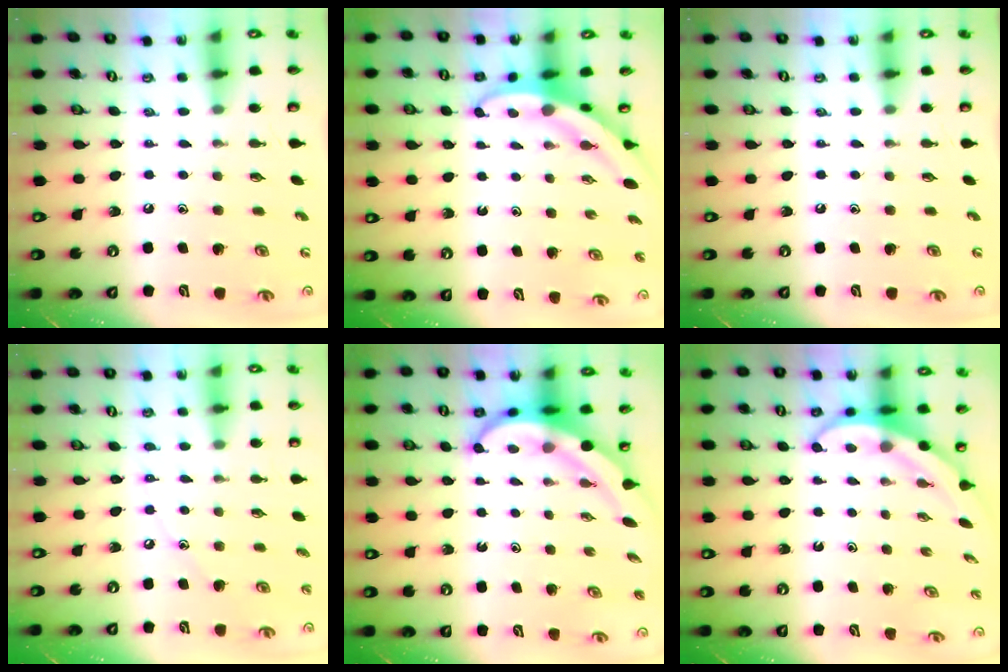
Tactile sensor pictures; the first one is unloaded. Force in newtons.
{"total": 3.9, "press": 3.8, "slide": 0.6}
{"total": 0.0}
{"total": 4.7, "press": 4.7, "slide": 0.6}
{"total": 8.1, "press": 8.1, "slide": 1.1}
{"total": 4.1, "press": 4.1, "slide": 0.3}